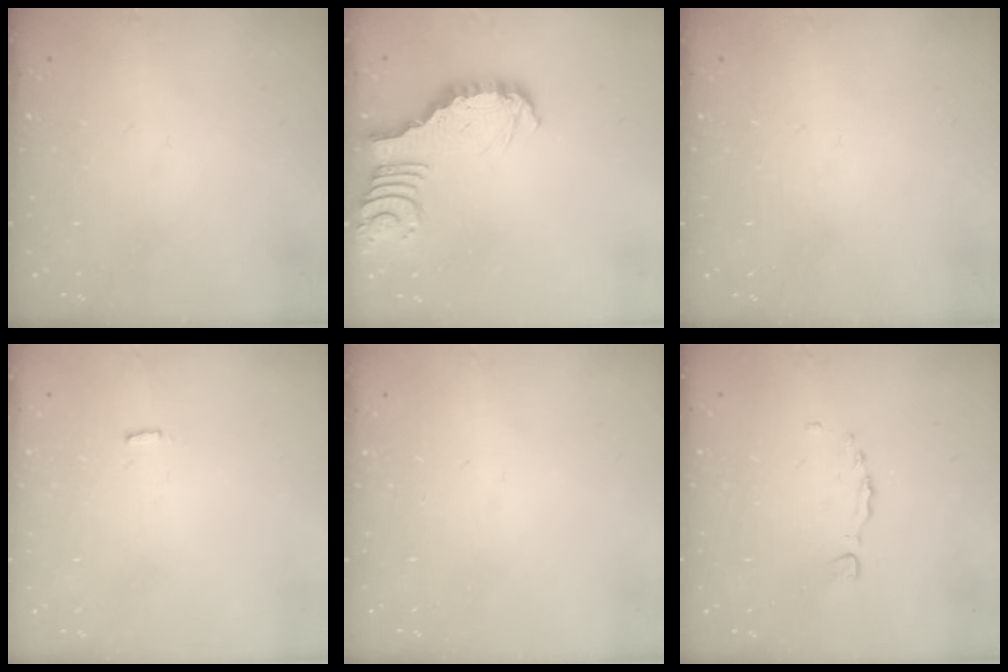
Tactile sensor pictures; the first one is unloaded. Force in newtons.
{"total": 3.0, "press": 3.0, "slide": 0.2}
{"total": 0.0}
{"total": 1.3, "press": 1.3, "slide": 0.3}
{"total": 0.0}
{"total": 0.6, "press": 0.5, "slide": 0.3}